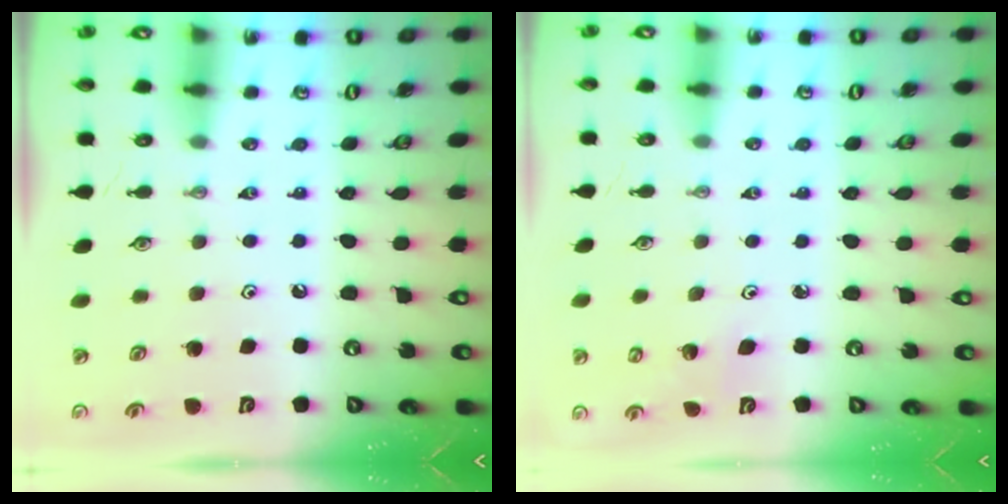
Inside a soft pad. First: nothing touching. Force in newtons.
{"total": 3.7, "press": 3.7, "slide": 0.4}